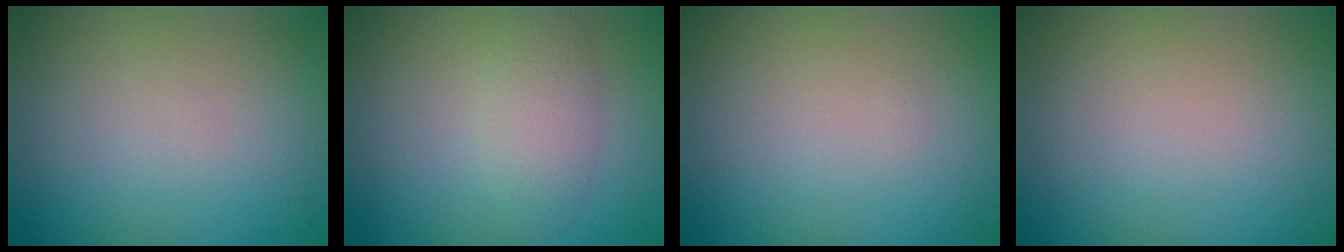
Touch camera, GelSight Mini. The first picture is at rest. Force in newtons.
{"total": 2.6, "press": 2.6, "slide": 0.0}
{"total": 0.0}
{"total": 0.0}